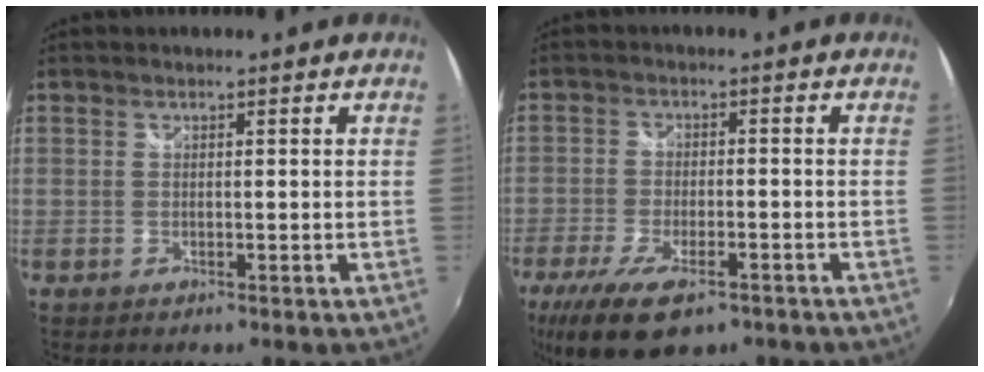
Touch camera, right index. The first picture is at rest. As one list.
[{"total": 13.8, "force": [-9.0, 5.3, 9.0], "torque": [-0.198, -0.044, -0.149]}]